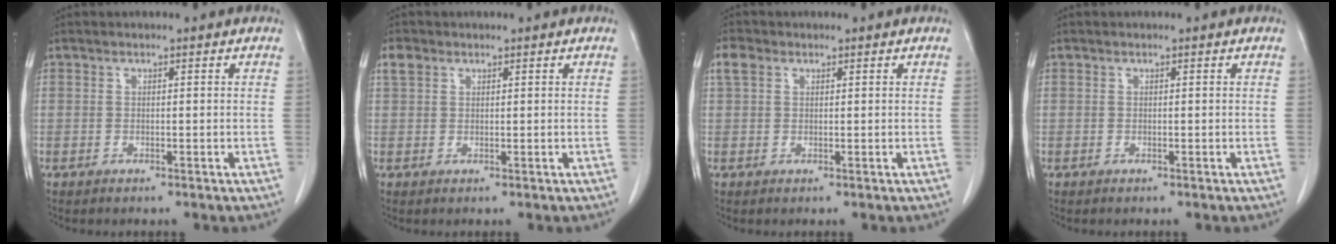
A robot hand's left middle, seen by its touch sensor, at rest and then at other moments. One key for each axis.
{"total": 2.0, "fx": 1.2, "fy": 1.4, "fz": 0.7, "tx": -0.018, "ty": 0.011, "tz": 0.025}
{"total": 2.4, "fx": 1.3, "fy": 1.7, "fz": 1.2, "tx": -0.031, "ty": 0.016, "tz": 0.027}
{"total": 0.0}